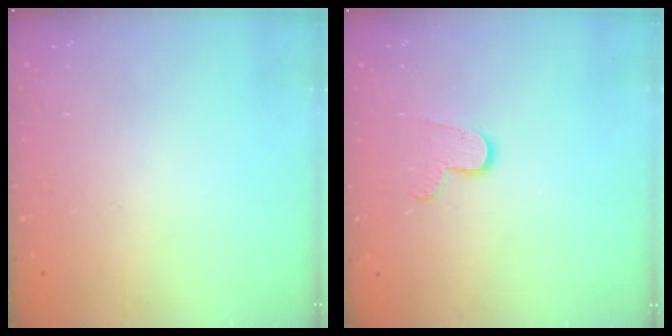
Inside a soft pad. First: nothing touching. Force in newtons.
{"total": 7.4, "press": 7.4, "slide": 0.3}